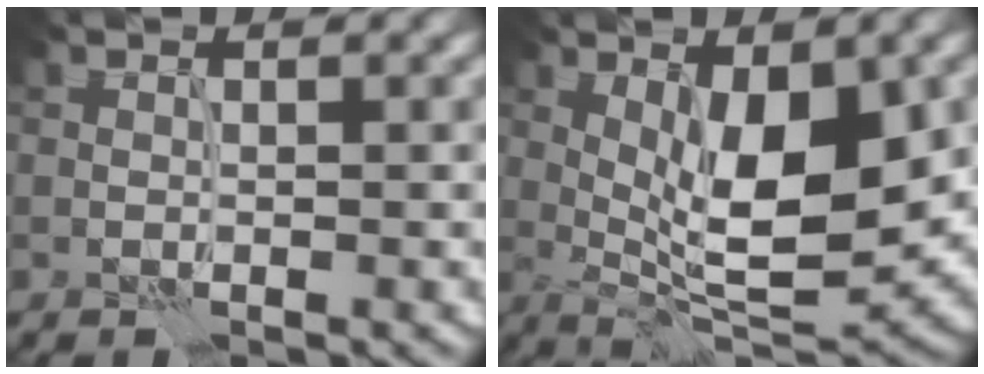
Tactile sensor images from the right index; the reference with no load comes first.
{"total": 9.2, "force": [0.7, 3.1, 8.7], "torque": [-0.134, -0.003, 0.011]}